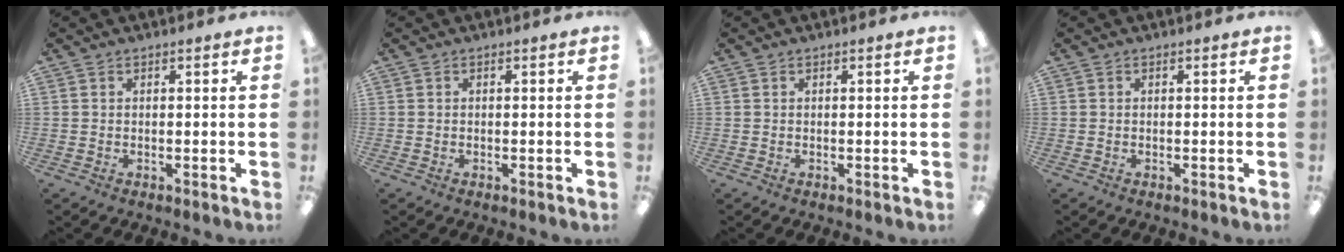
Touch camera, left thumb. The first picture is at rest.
{"total": 0.0}
{"total": 0.0}
{"total": 0.0}